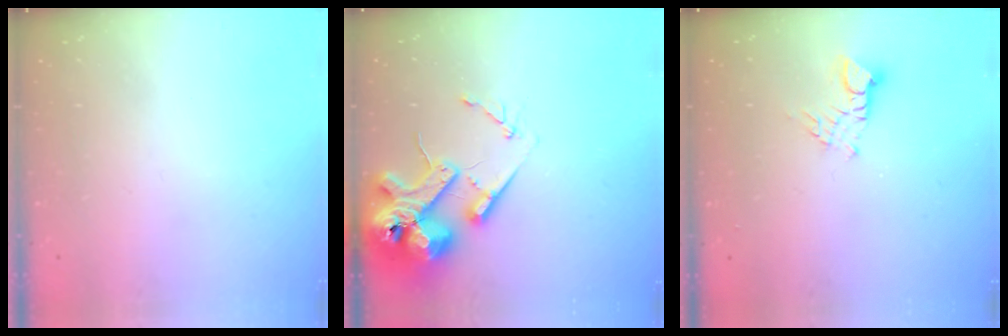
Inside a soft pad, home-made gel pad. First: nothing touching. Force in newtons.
{"total": 17.7, "press": 17.5, "slide": 2.8}
{"total": 4.8, "press": 4.8, "slide": 0.4}